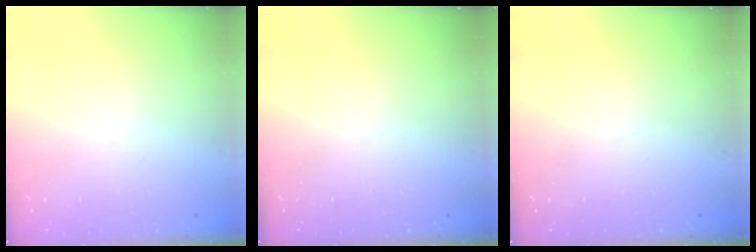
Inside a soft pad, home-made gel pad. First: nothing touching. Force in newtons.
{"total": 0.0}
{"total": 0.0}